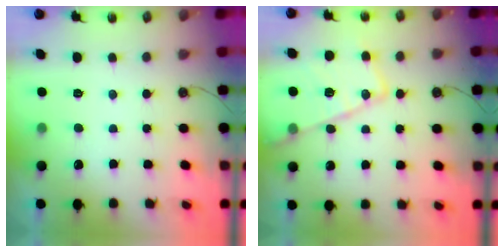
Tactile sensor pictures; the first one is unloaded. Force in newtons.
{"total": 18.1, "press": 18.0, "slide": 1.7}